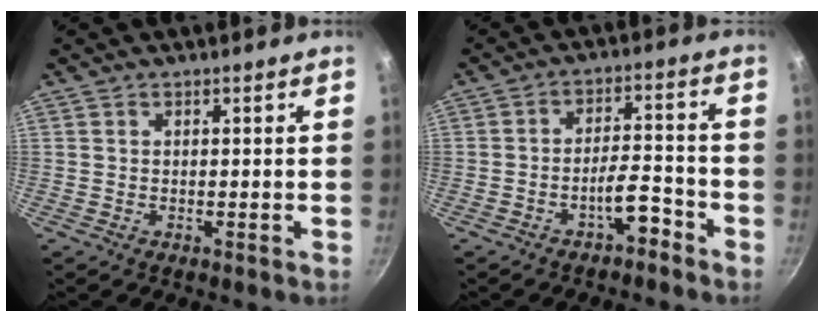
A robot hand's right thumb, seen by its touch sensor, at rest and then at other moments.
{"total": 5.4, "force": [-3.5, 2.1, 3.6], "torque": [-0.051, 0.040, -0.059]}